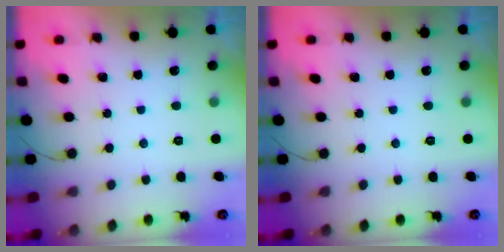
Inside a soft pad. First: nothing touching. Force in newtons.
{"total": 0.0}